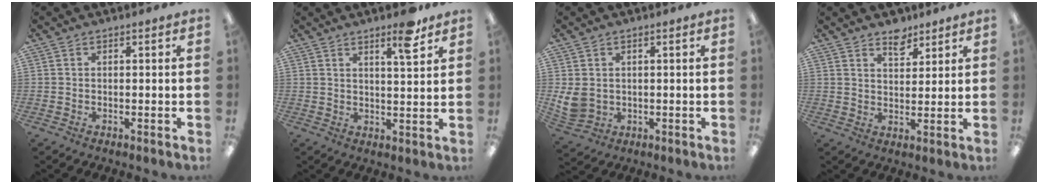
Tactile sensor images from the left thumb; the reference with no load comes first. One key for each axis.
{"total": 7.4, "fx": 5.2, "fy": 1.6, "fz": 5.1, "tx": -0.065, "ty": -0.029, "tz": 0.079}
{"total": 5.4, "fx": 1.4, "fy": 4.4, "fz": 2.7, "tx": -0.073, "ty": -0.005, "tz": 0.029}
{"total": 5.5, "fx": 4.4, "fy": 2.8, "fz": 1.8, "tx": -0.006, "ty": -0.027, "tz": 0.075}